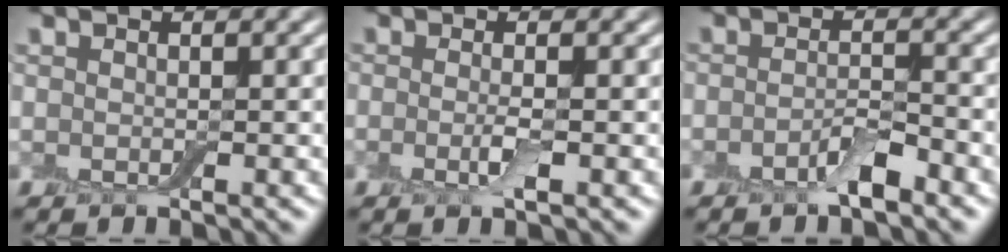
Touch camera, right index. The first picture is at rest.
{"total": 1.7, "force": [-0.4, 0.3, 1.6], "torque": [-0.034, -0.007, -0.013]}
{"total": 2.4, "force": [-1.5, 0.7, 1.7], "torque": [-0.033, 0.004, -0.030]}